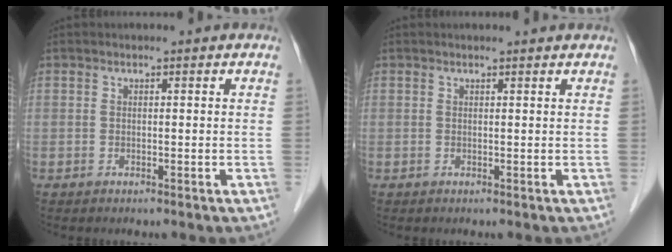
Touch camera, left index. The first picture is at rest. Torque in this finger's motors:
{"motor_torque": [0.40, -0.26, 0.05, 0.01]}